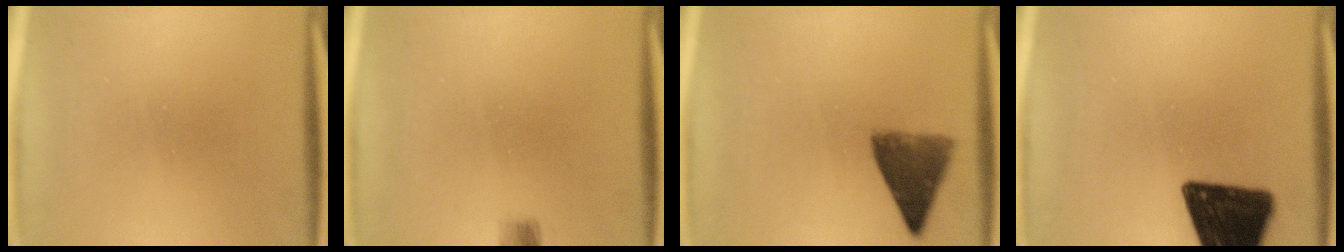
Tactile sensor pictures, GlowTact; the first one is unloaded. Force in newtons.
{"total": 1.6}
{"total": 6.7}
{"total": 17.0}